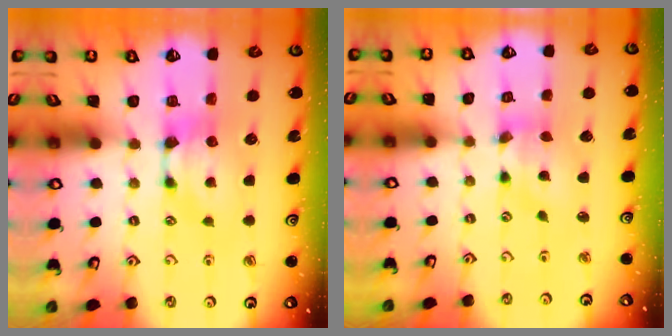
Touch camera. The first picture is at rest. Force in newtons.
{"total": 3.5, "press": 3.1, "slide": 1.6}